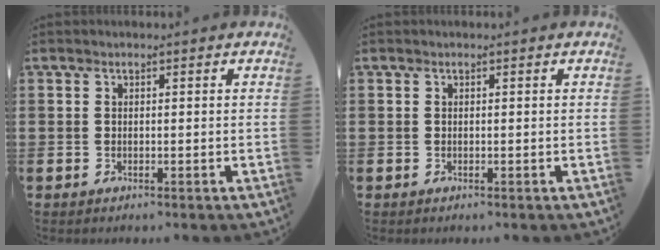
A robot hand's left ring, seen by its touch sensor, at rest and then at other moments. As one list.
[{"total": 0.0}]